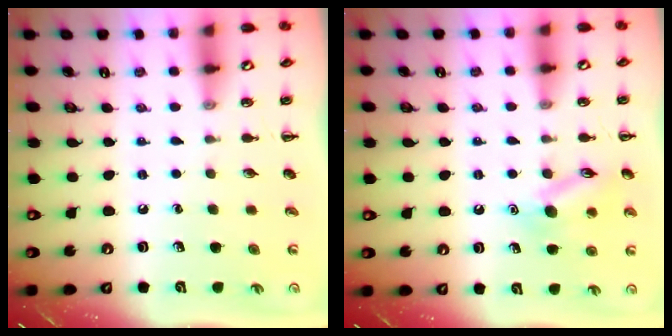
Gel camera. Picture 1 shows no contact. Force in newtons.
{"total": 11.6, "press": 11.5, "slide": 0.6}